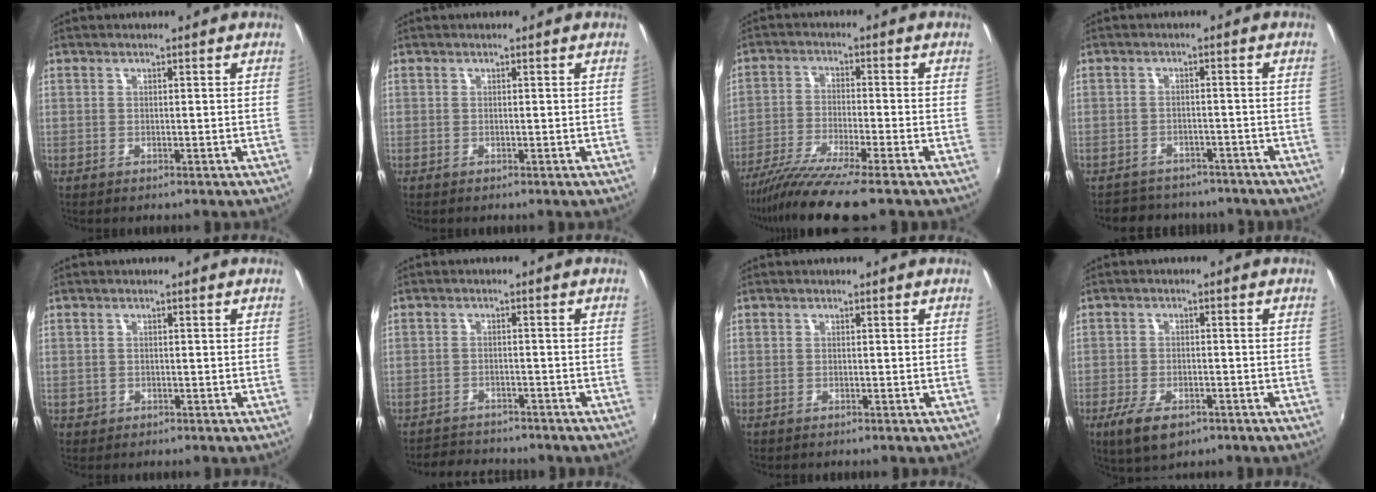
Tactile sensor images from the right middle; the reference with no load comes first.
{"total": 0.0}
{"total": 11.2, "force": [-9.0, -0.3, 6.7], "torque": [-0.143, -0.036, -0.160]}
{"total": 9.4, "force": [-8.2, 3.9, 2.5], "torque": [-0.060, 0.002, -0.112]}
{"total": 1.4, "force": [-0.5, 1.2, 0.3], "torque": [-0.007, -0.004, -0.007]}
{"total": 6.6, "force": [-6.1, 2.0, 1.5], "torque": [-0.049, -0.003, -0.091]}
{"total": 0.0}
{"total": 7.7, "force": [-4.6, 3.4, 5.1], "torque": [-0.119, -0.023, -0.079]}